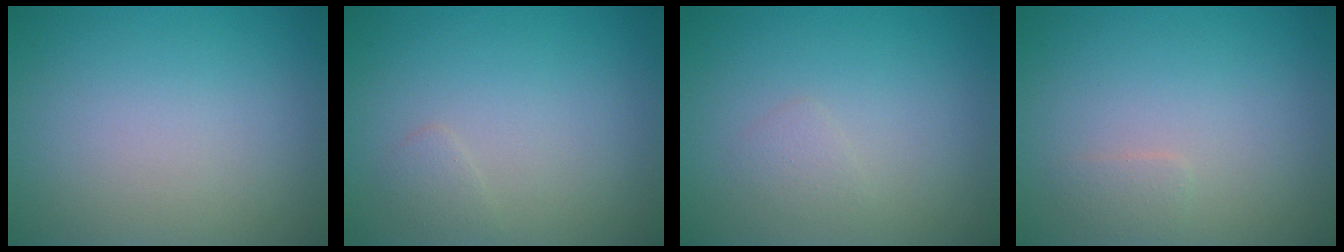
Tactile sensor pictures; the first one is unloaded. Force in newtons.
{"total": 0.8, "press": 0.8, "slide": 0.0}
{"total": 0.9, "press": 0.9, "slide": 0.0}
{"total": 0.9, "press": 0.9, "slide": 0.0}